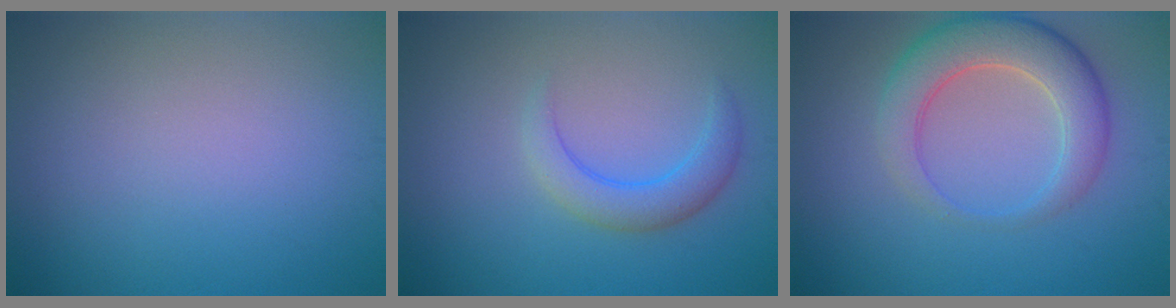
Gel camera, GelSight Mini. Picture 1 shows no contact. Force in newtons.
{"total": 3.0, "press": 2.9, "slide": 0.2}
{"total": 5.7, "press": 5.7, "slide": 0.3}